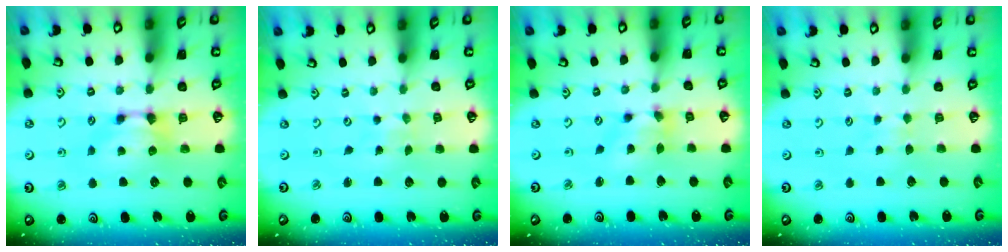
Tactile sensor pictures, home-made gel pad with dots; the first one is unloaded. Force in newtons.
{"total": 5.7, "press": 5.7, "slide": 0.3}
{"total": 2.8, "press": 2.4, "slide": 1.5}
{"total": 3.2, "press": 3.2, "slide": 0.3}